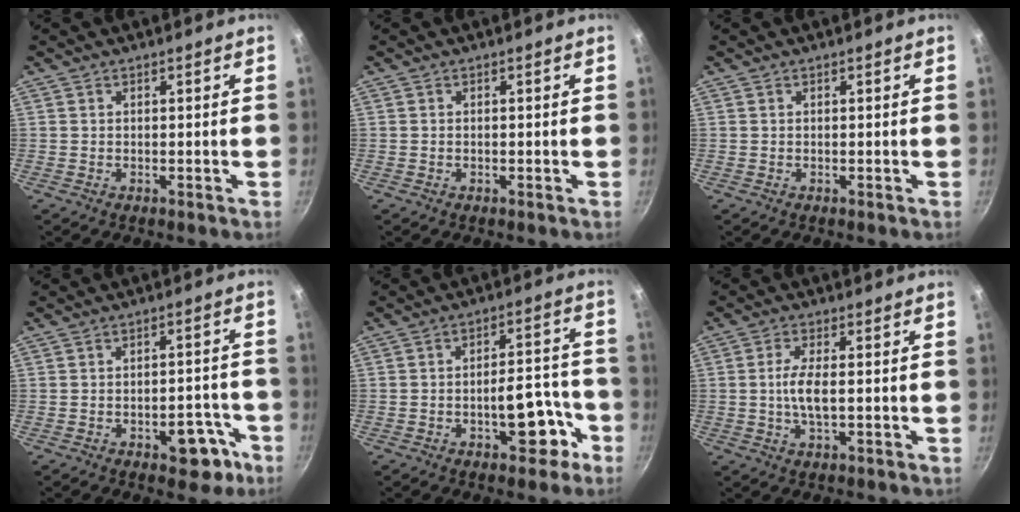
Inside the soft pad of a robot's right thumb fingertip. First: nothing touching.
{"total": 0.0}
{"total": 0.0}
{"total": 8.1, "force": [-4.1, 4.4, 5.5], "torque": [-0.033, 0.037, -0.044]}
{"total": 10.4, "force": [-4.7, 5.2, 7.7], "torque": [-0.063, 0.053, -0.055]}
{"total": 5.2, "force": [-0.3, 1.8, 4.9], "torque": [-0.105, 0.001, -0.011]}